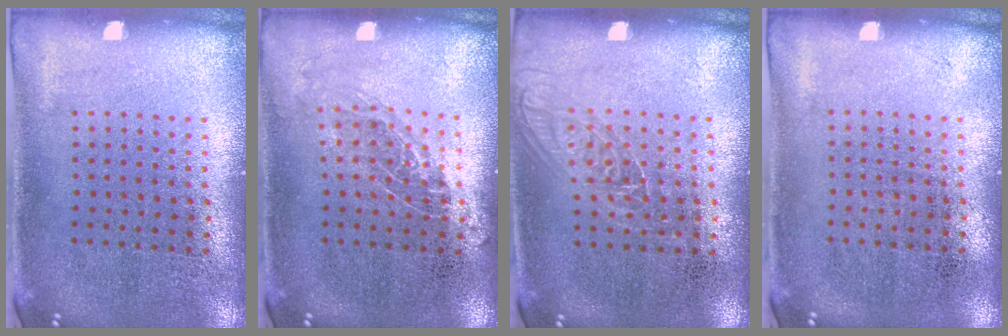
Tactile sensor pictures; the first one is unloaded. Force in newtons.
{"total": 1.0, "press": 0.9, "slide": 0.5}
{"total": 1.1, "press": 1.0, "slide": 0.5}
{"total": 0.0}